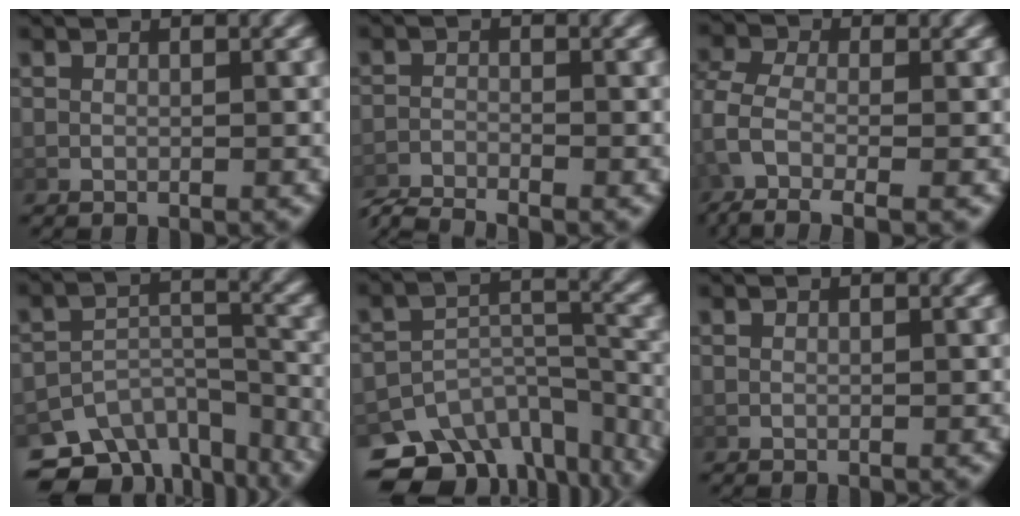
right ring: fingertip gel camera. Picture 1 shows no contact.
{"total": 3.1, "force": [-3.0, 0.6, 0.4], "torque": [-0.008, -0.010, -0.054]}
{"total": 5.7, "force": [-1.9, 3.2, 4.3], "torque": [-0.108, -0.028, -0.014]}
{"total": 10.8, "force": [-7.5, 6.5, 4.4], "torque": [-0.069, -0.031, -0.118]}
{"total": 12.5, "force": [-8.9, 7.2, 5.0], "torque": [-0.076, -0.033, -0.136]}
{"total": 0.7, "force": [0.0, -0.7, -0.2], "torque": [0.009, -0.007, 0.007]}